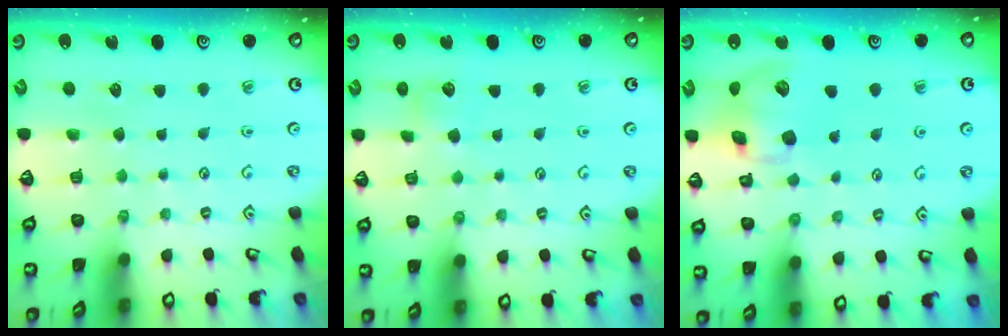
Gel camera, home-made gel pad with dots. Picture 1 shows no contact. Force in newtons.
{"total": 5.0, "press": 5.0, "slide": 0.6}
{"total": 13.1, "press": 13.0, "slide": 2.0}